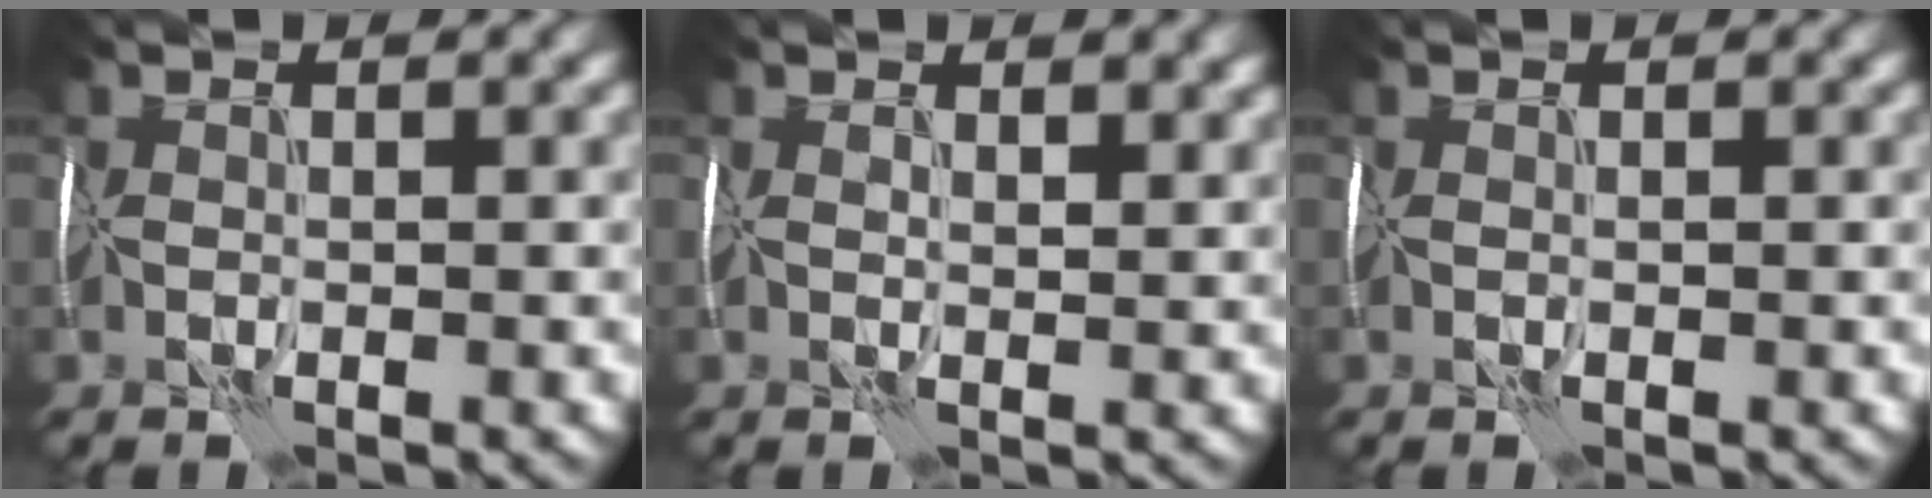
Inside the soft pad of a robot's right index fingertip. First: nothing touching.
{"total": 2.3, "force": [1.4, 1.1, 1.5], "torque": [-0.019, 0.002, 0.020]}
{"total": 0.0}